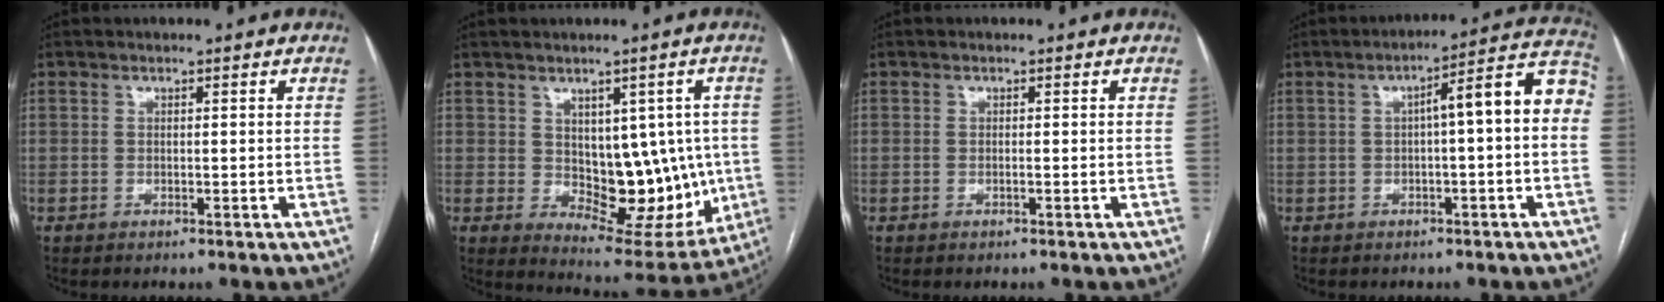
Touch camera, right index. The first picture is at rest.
{"total": 12.9, "force": [-0.2, 7.3, 10.7], "torque": [-0.117, 0.006, 0.024]}
{"total": 0.0}
{"total": 9.7, "force": [0.4, 1.4, 9.6], "torque": [-0.127, 0.042, 0.001]}